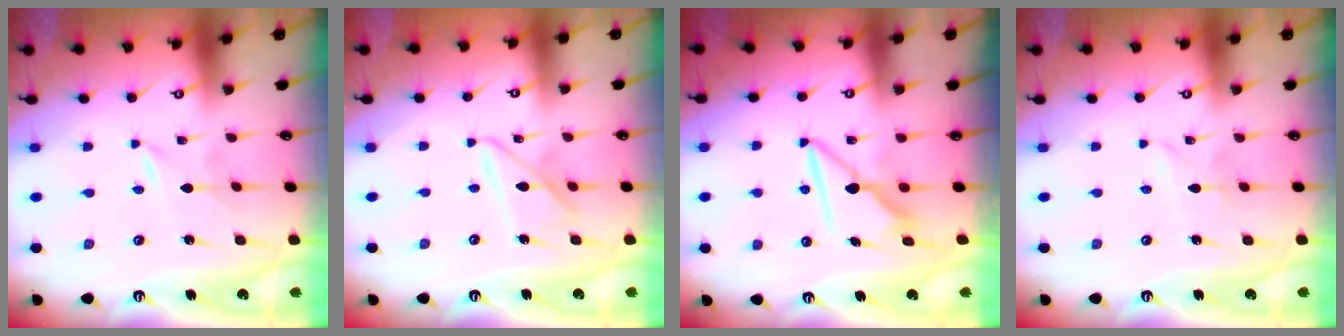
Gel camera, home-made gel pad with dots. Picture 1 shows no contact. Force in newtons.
{"total": 9.1, "press": 9.0, "slide": 0.6}
{"total": 8.4, "press": 8.3, "slide": 0.6}
{"total": 1.9, "press": 1.9, "slide": 0.2}